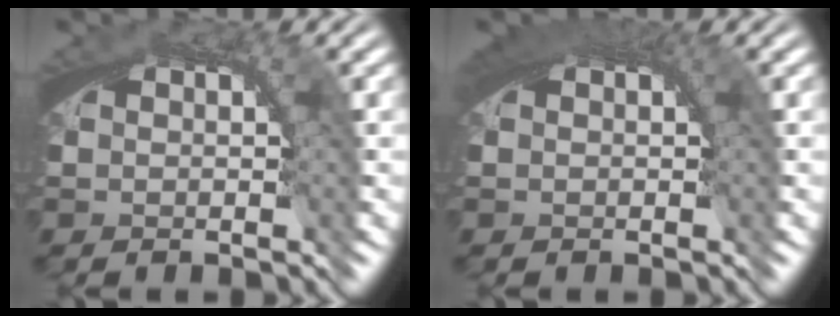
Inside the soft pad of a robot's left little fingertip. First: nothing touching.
{"total": 1.6, "force": [0.5, 1.0, 1.2], "torque": [-0.018, -0.004, 0.008]}